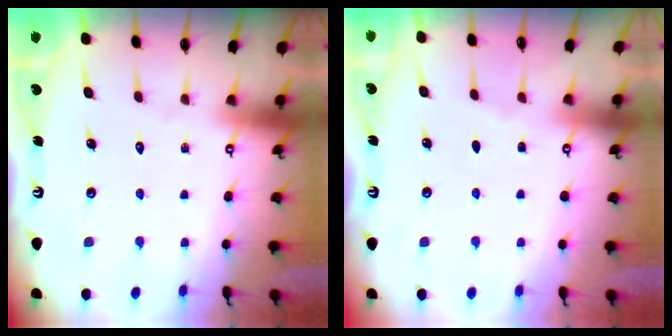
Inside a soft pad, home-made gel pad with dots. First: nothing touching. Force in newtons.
{"total": 1.7, "press": 1.6, "slide": 0.3}